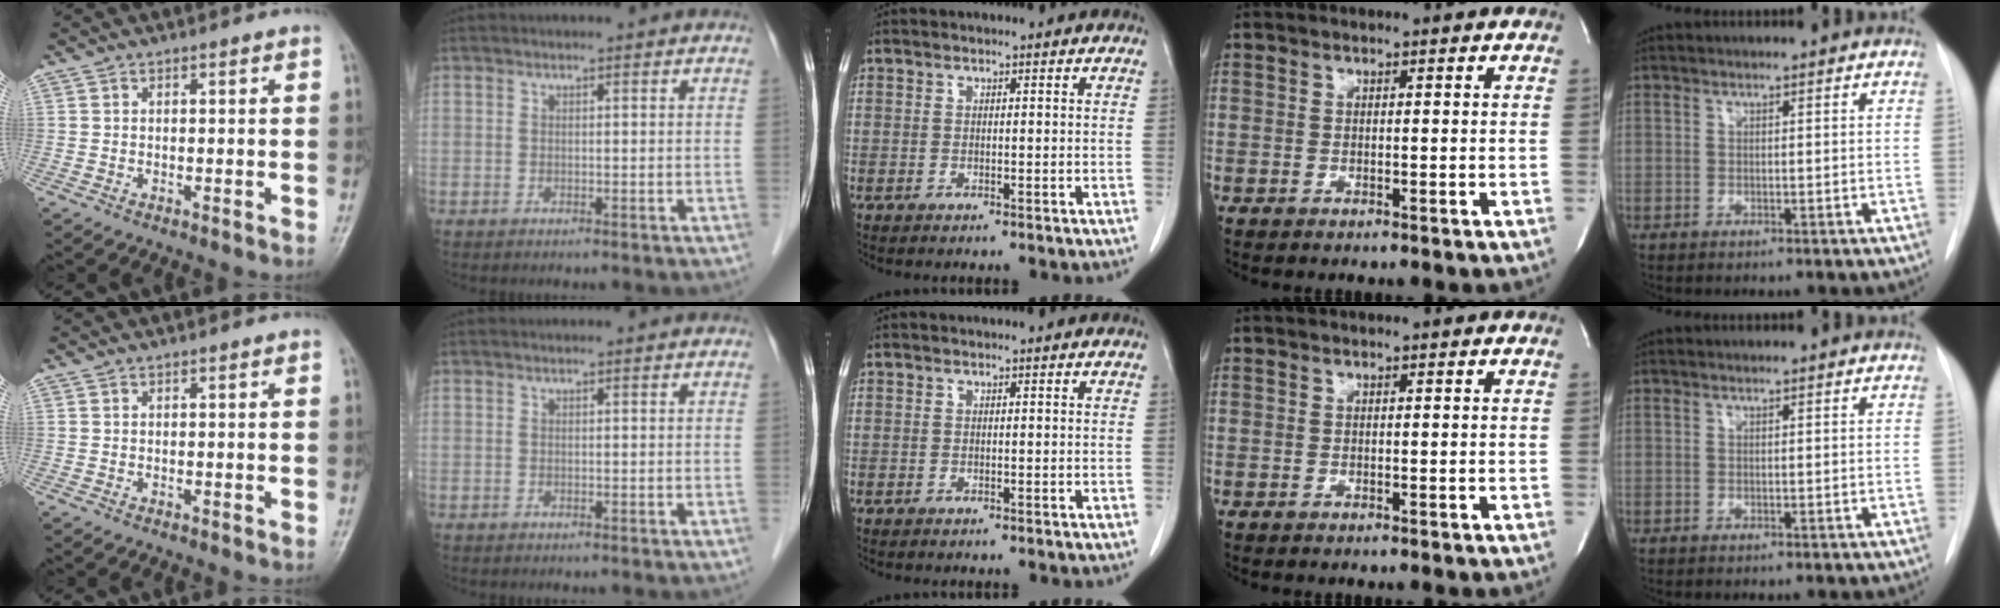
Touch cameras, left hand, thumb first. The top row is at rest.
{}